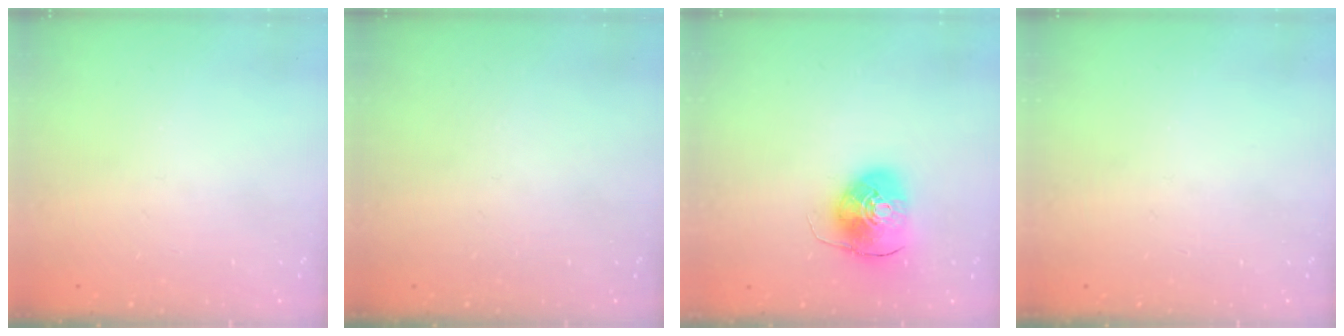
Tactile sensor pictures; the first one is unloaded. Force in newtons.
{"total": 0.0}
{"total": 8.9, "press": 8.7, "slide": 1.5}
{"total": 0.0}